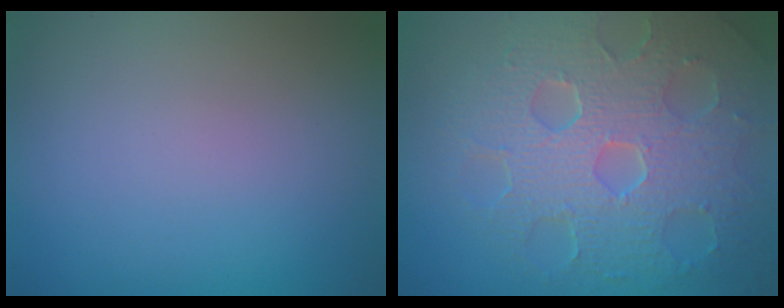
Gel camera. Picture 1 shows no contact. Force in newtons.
{"total": 8.8, "press": 6.2, "slide": 6.2}